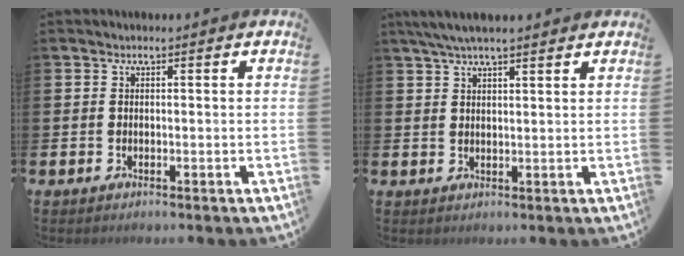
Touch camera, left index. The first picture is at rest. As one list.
[{"total": 4.6, "force": [3.9, 0.7, 2.3], "torque": [-0.052, -0.004, 0.071]}]